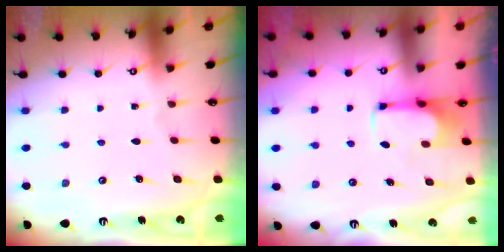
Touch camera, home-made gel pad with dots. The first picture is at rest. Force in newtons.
{"total": 0.9, "press": 0.2, "slide": 0.9}